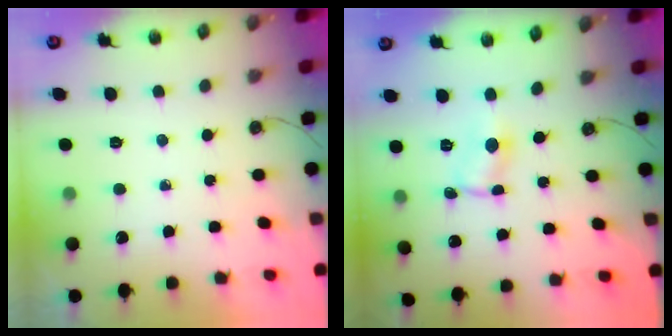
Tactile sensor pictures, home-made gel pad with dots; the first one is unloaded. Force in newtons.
{"total": 1.3, "press": 1.3, "slide": 0.2}